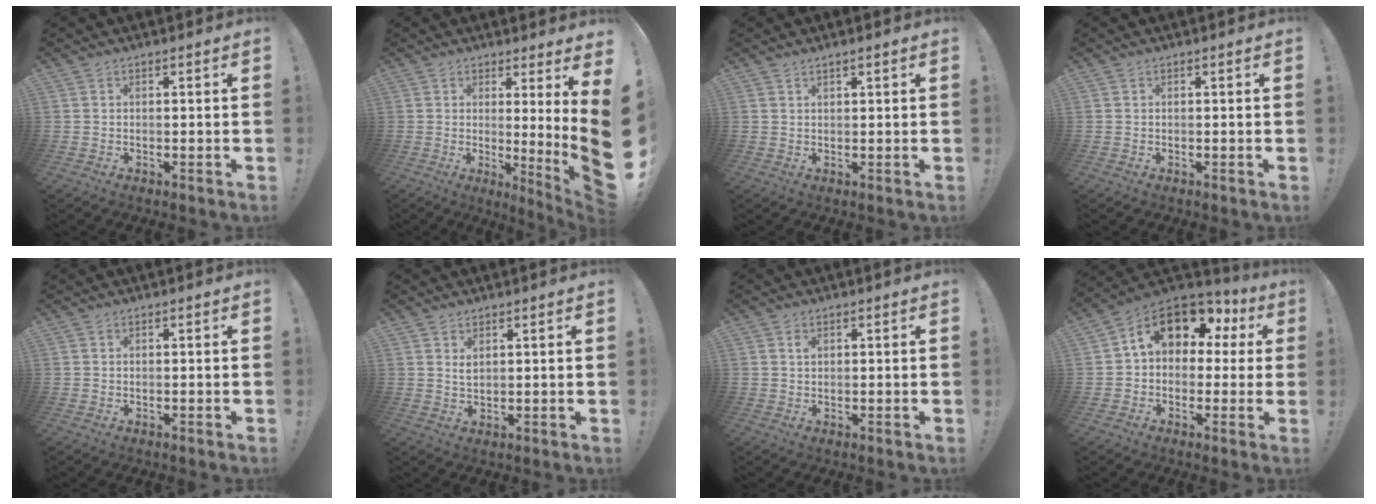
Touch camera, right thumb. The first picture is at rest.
{"total": 8.1, "force": [1.8, -1.6, 7.8], "torque": [-0.103, -0.057, 0.018]}
{"total": 1.2, "force": [1.0, 0.1, 0.7], "torque": [-0.008, -0.002, 0.016]}
{"total": 0.0}
{"total": 0.0}
{"total": 2.0, "force": [1.3, 0.8, 1.2], "torque": [-0.011, -0.010, 0.021]}
{"total": 0.9, "force": [0.6, 0.5, 0.5], "torque": [0.006, -0.006, 0.008]}
{"total": 13.0, "force": [5.4, 8.4, 8.4], "torque": [-0.126, -0.023, 0.096]}